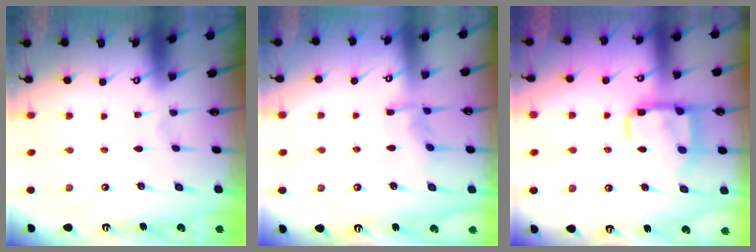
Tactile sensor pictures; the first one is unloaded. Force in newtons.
{"total": 6.0, "press": 5.9, "slide": 0.6}
{"total": 12.0, "press": 11.9, "slide": 1.4}